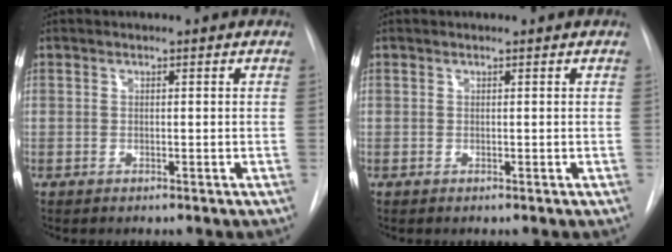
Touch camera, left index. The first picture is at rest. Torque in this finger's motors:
{"motor_torque": [-0.05, 0.10, 0.00, 0.00]}